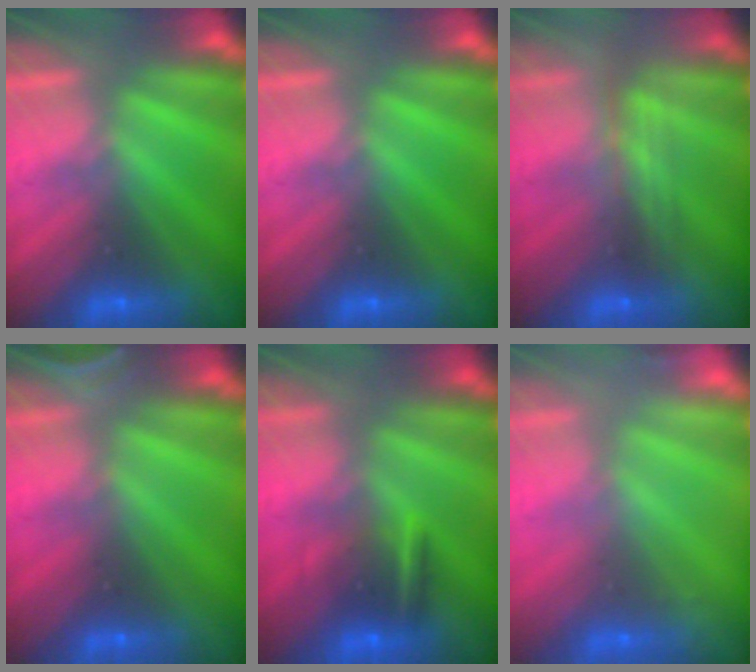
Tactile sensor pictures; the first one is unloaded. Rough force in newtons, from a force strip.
{"total": 0.0}
{"total": 2.4}
{"total": 2.5}
{"total": 6.6}
{"total": 2.3}